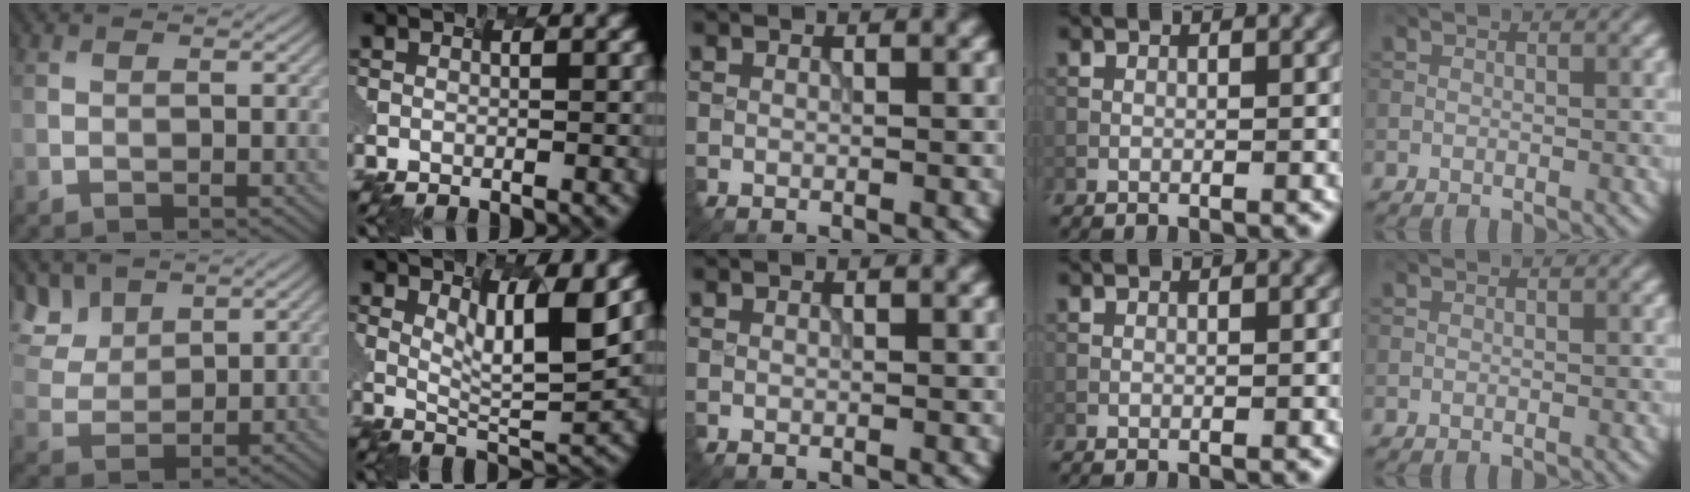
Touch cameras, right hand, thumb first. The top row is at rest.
{"thumb": {"total": 6.9, "force": [5.4, 3.8, 2.2], "torque": [-0.096, 0.015, 0.098]}, "index": {"total": 3.5, "force": [1.6, -0.1, 3.1], "torque": [-0.090, -0.025, 0.058]}}